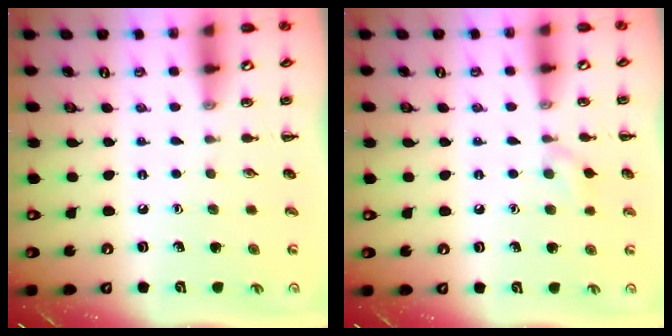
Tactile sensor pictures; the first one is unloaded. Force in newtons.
{"total": 5.2, "press": 4.8, "slide": 1.8}